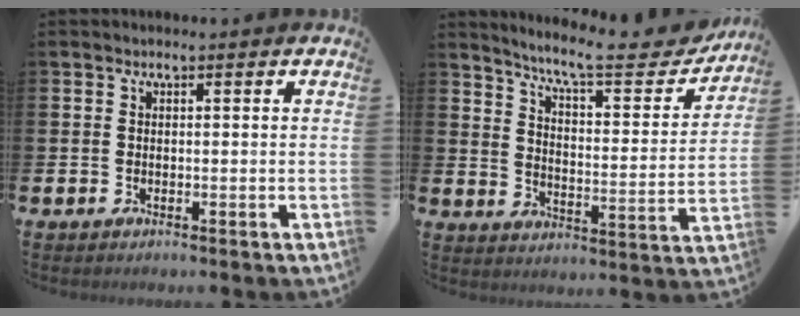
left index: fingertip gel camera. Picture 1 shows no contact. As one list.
[{"total": 8.5, "force": [7.7, 1.2, 3.5], "torque": [-0.087, -0.056, 0.127]}]